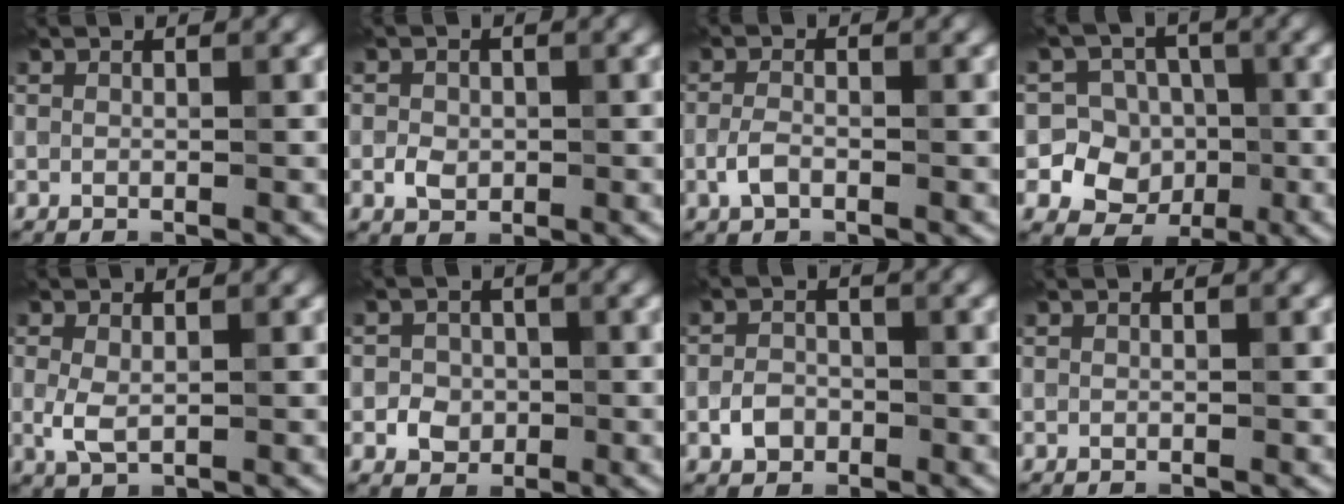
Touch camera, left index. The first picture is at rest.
{"total": 1.8, "force": [-0.3, 1.5, 0.9], "torque": [-0.014, -0.002, -0.010]}
{"total": 1.8, "force": [-0.7, 1.0, 1.4], "torque": [-0.030, 0.001, -0.019]}
{"total": 10.1, "force": [-1.3, 9.8, 2.1], "torque": [-0.057, 0.024, -0.042]}
{"total": 2.3, "force": [0.0, 1.3, 1.9], "torque": [-0.045, -0.001, 0.003]}
{"total": 2.4, "force": [-0.6, 2.1, 0.8], "torque": [0.001, -0.002, -0.017]}
{"total": 2.2, "force": [-0.9, 1.7, 1.0], "torque": [-0.015, 0.001, -0.022]}
{"total": 0.0}